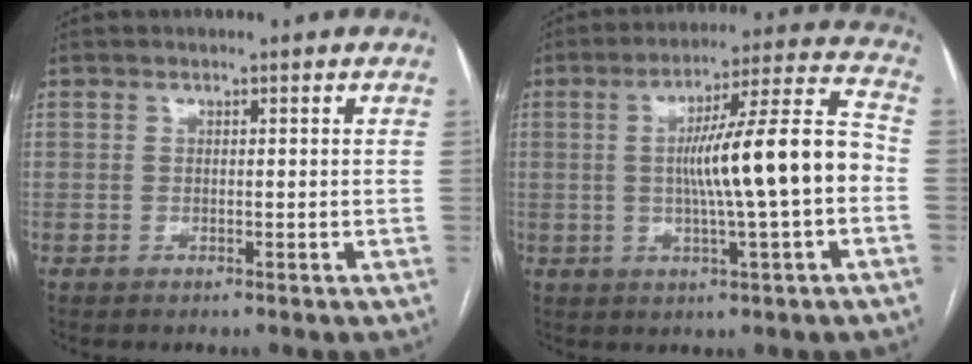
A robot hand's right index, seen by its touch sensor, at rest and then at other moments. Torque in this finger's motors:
{"motor_torque": [1.22, 0.26, 0.50, 0.13]}